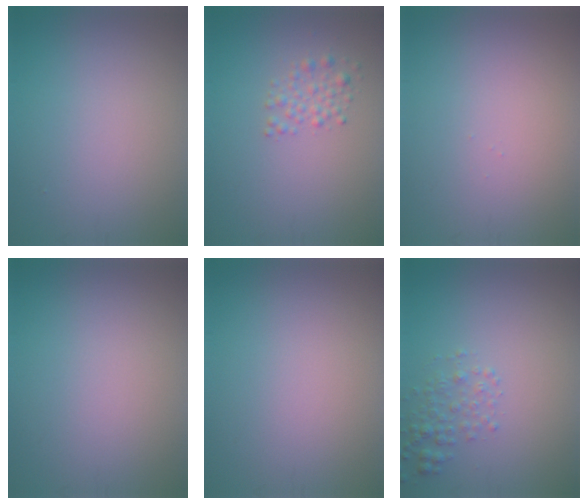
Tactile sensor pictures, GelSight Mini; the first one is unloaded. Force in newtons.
{"total": 1.7, "press": 1.7, "slide": 0.0}
{"total": 0.0}
{"total": 0.0}
{"total": 0.0}
{"total": 1.9, "press": 1.9, "slide": 0.1}